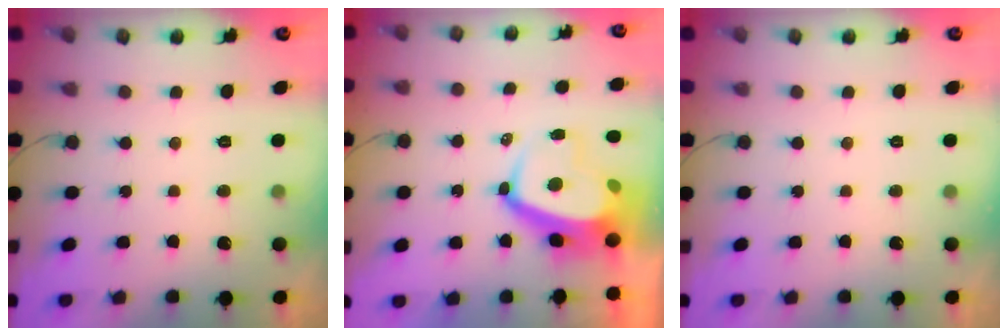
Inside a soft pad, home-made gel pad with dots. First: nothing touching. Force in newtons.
{"total": 8.8, "press": 8.8, "slide": 0.7}
{"total": 0.0}